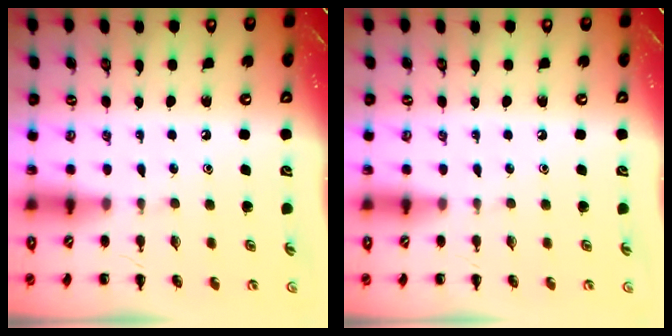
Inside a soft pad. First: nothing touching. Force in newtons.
{"total": 0.0}